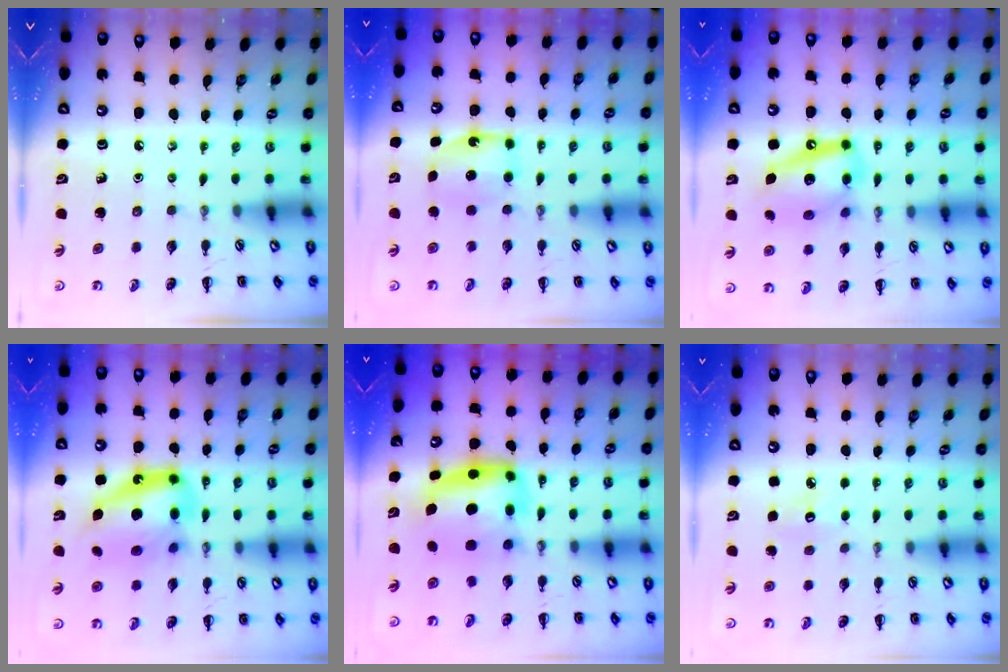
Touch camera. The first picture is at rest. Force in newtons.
{"total": 5.7, "press": 5.5, "slide": 1.7}
{"total": 14.7, "press": 14.3, "slide": 3.2}
{"total": 15.7, "press": 15.2, "slide": 4.1}
{"total": 6.6, "press": 6.4, "slide": 1.6}
{"total": 6.4, "press": 6.2, "slide": 1.8}